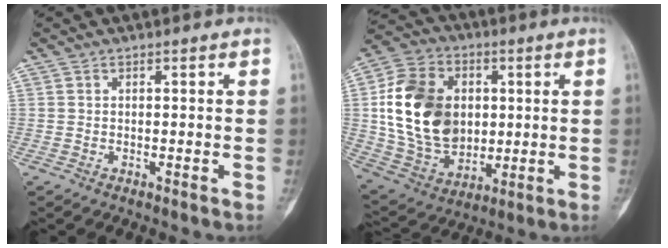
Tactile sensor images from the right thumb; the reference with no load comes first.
{"total": 20.7, "force": [2.2, 15.4, 13.7], "torque": [-0.232, 0.002, 0.053]}